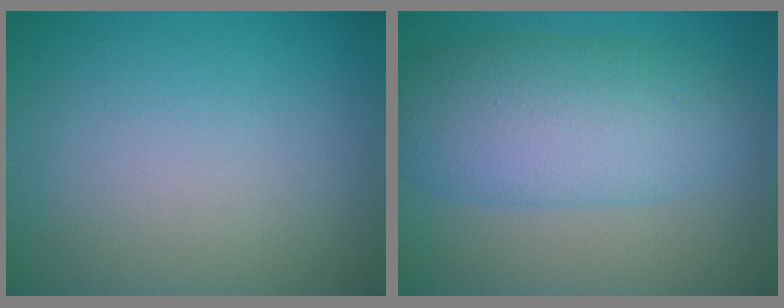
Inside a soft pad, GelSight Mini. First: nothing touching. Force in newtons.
{"total": 7.2, "press": 7.2, "slide": 0.2}